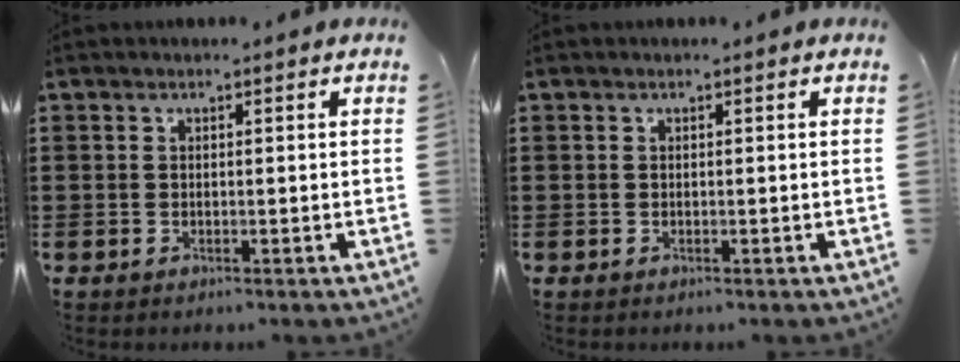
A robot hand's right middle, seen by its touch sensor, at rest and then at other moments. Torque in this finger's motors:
{"motor_torque": [0.00, 0.00, 0.00, 0.00]}